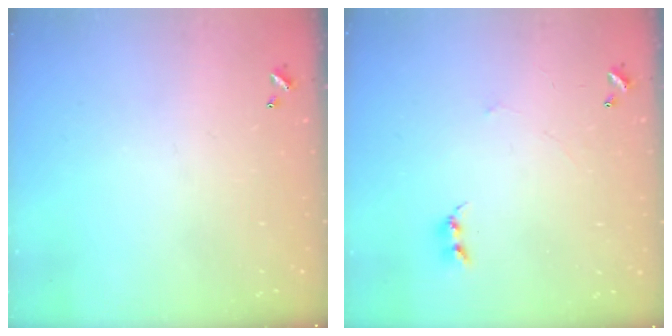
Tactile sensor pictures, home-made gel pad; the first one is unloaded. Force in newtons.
{"total": 1.2, "press": 1.1, "slide": 0.4}